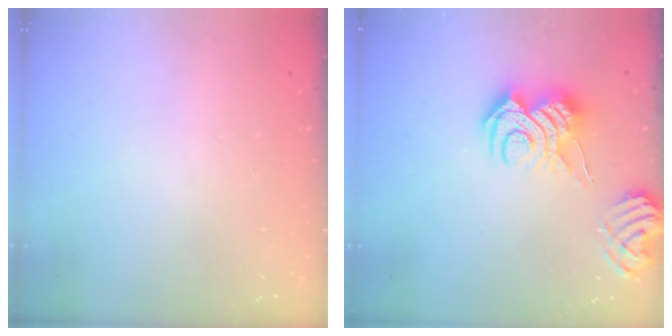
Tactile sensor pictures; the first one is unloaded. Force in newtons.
{"total": 10.7, "press": 10.6, "slide": 1.2}